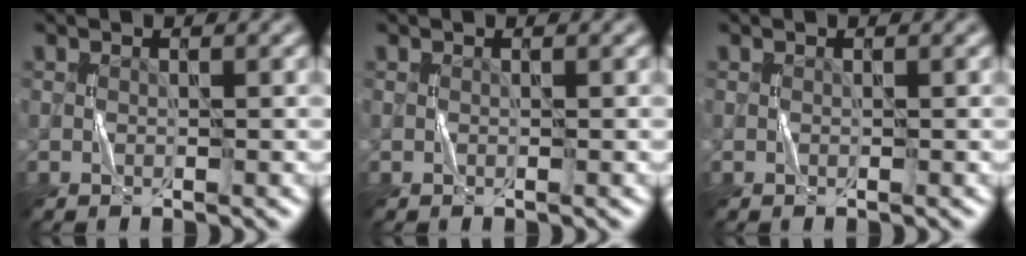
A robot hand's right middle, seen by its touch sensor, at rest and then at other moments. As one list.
[{"total": 0.0}, {"total": 0.0}]